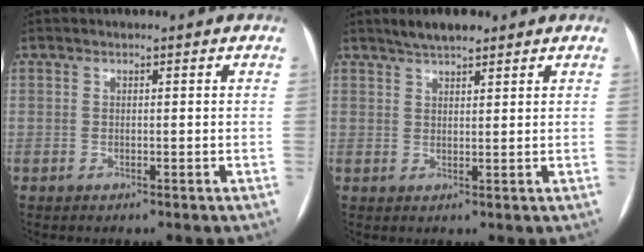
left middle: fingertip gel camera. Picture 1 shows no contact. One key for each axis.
{"total": 4.4, "fx": 3.6, "fy": 1.1, "fz": 2.4, "tx": -0.046, "ty": 0.014, "tz": 0.062}